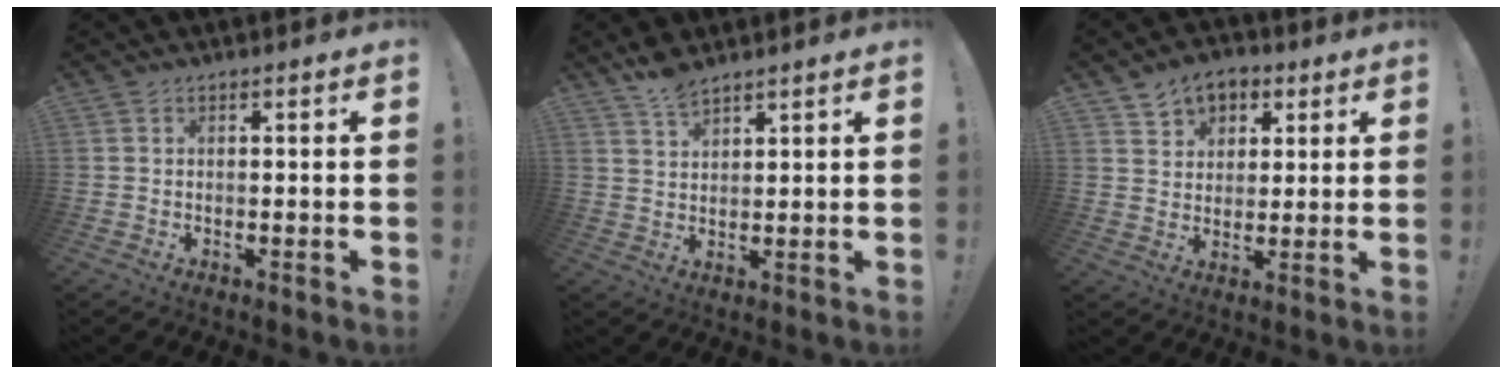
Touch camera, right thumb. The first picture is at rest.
{"total": 5.6, "force": [4.8, 1.9, 2.2], "torque": [-0.034, -0.029, 0.087]}
{"total": 7.7, "force": [4.3, 6.0, 2.3], "torque": [-0.023, -0.027, 0.080]}